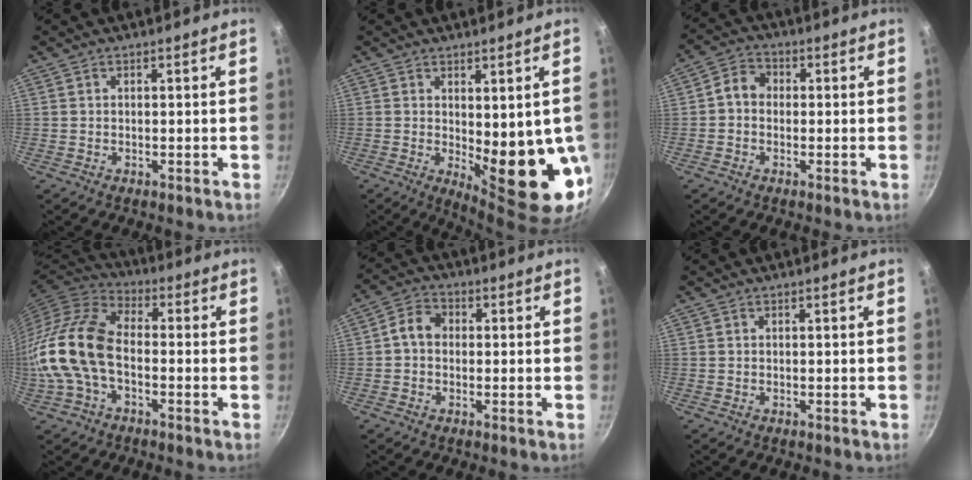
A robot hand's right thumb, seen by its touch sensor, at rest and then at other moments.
{"total": 14.2, "force": [-1.0, 4.9, 13.3], "torque": [-0.155, -0.029, 0.005]}
{"total": 4.7, "force": [-0.1, 3.9, 2.7], "torque": [-0.034, 0.014, -0.018]}
{"total": 14.8, "force": [-2.9, 8.9, 11.5], "torque": [-0.217, 0.035, -0.071]}
{"total": 5.0, "force": [0.1, 4.0, 3.0], "torque": [-0.043, 0.015, -0.014]}
{"total": 0.0}